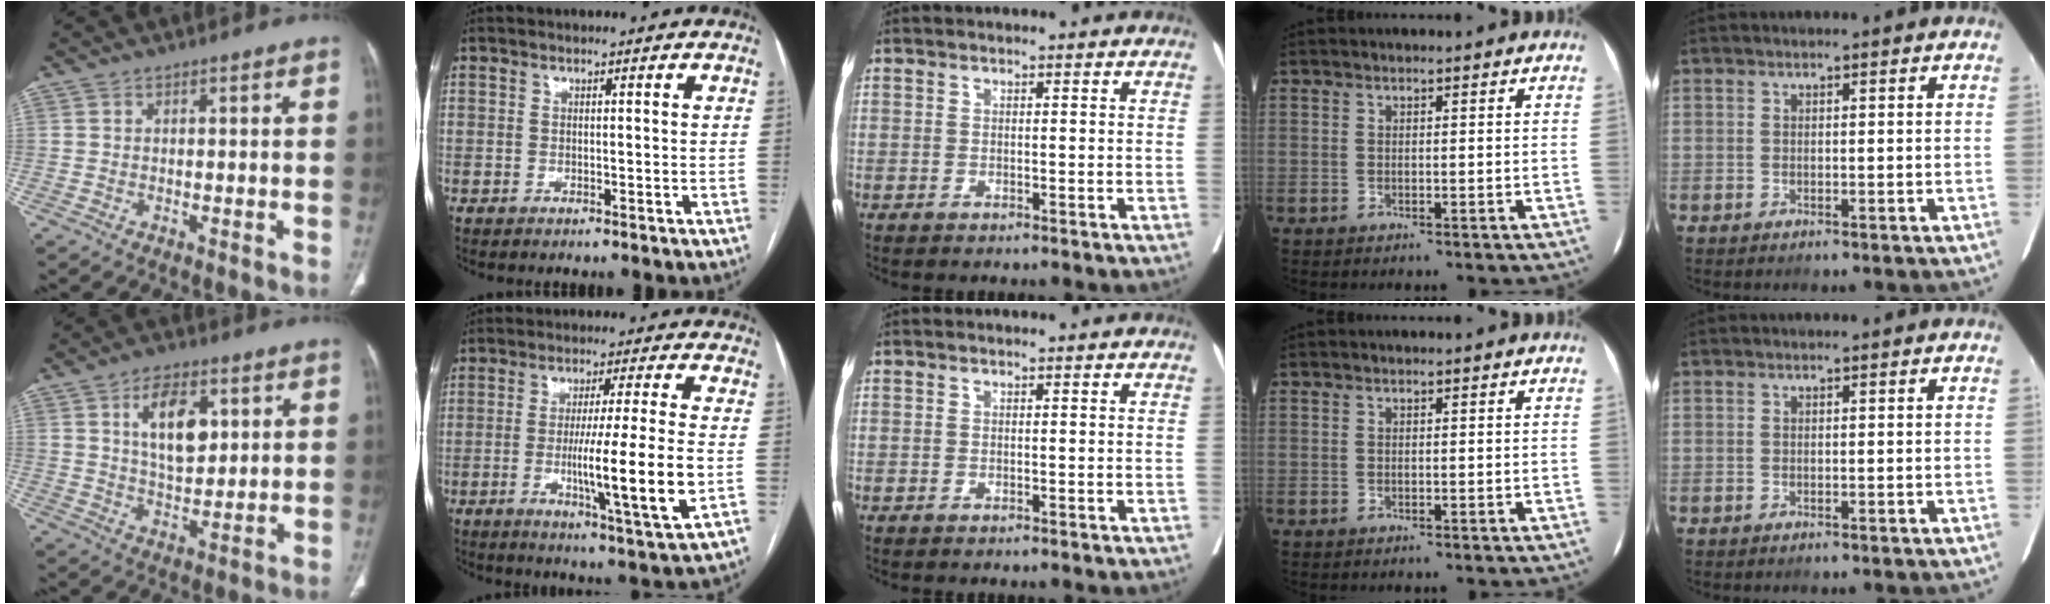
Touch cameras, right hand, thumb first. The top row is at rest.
{"thumb": {"total": 10.8, "force": [3.5, 6.0, 8.2], "torque": [-0.112, -0.013, 0.063]}, "index": {"total": 13.3, "force": [-2.5, -1.1, 13.1], "torque": [-0.220, -0.027, -0.046]}}